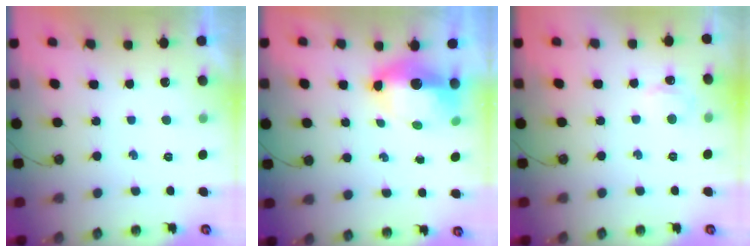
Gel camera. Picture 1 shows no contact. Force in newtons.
{"total": 7.3, "press": 7.2, "slide": 0.7}
{"total": 5.1, "press": 5.0, "slide": 1.0}